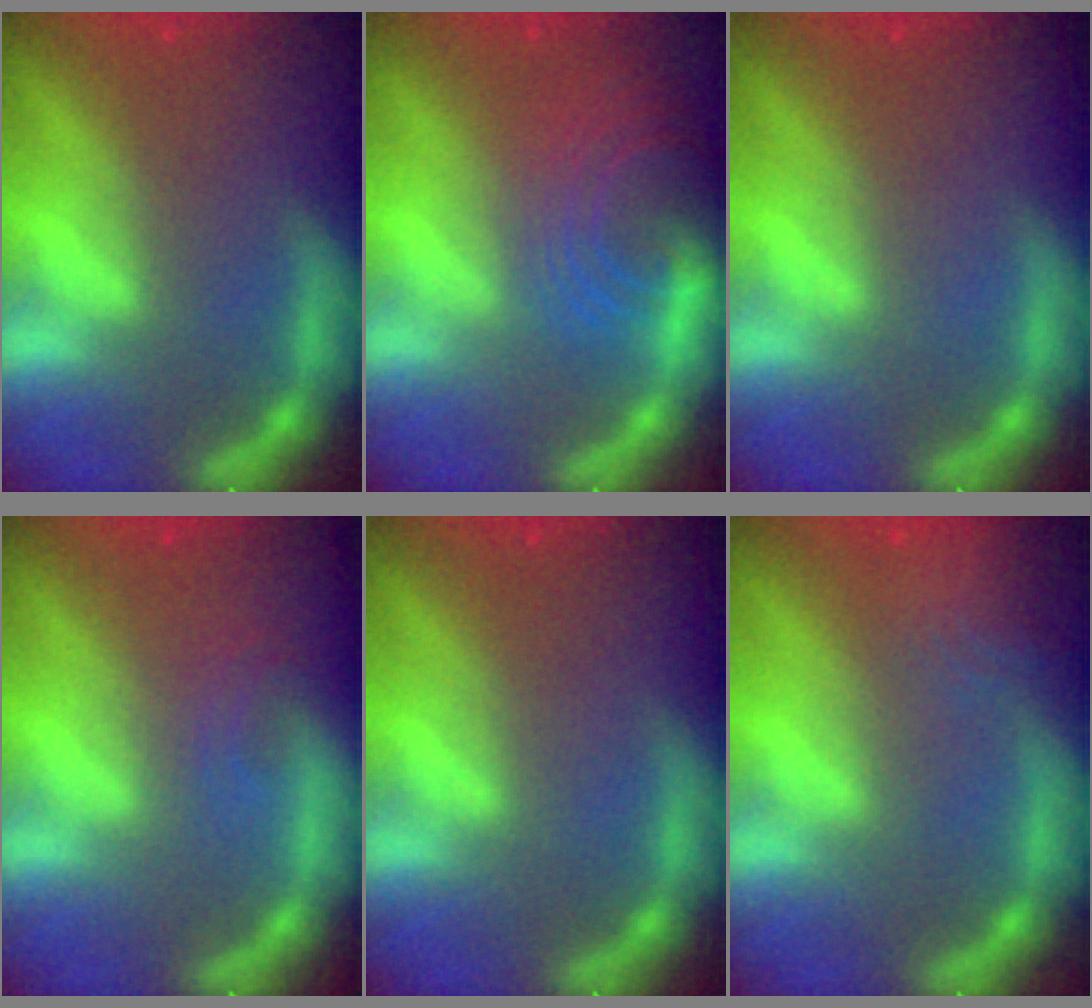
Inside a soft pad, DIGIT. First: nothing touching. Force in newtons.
{"total": 8.1}
{"total": 0.0}
{"total": 1.4}
{"total": 0.0}
{"total": 4.0}